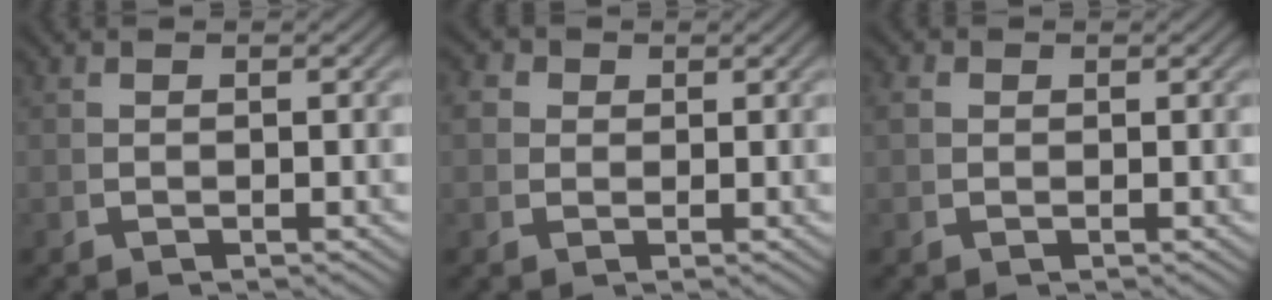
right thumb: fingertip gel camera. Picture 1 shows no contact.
{"total": 3.3, "force": [1.2, 2.8, 1.3], "torque": [-0.035, -0.005, 0.022]}
{"total": 1.3, "force": [0.5, 1.1, 0.5], "torque": [-0.015, -0.007, 0.015]}